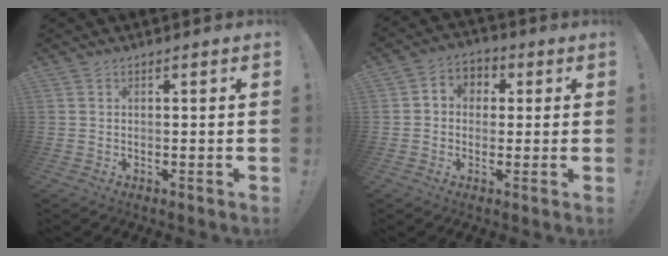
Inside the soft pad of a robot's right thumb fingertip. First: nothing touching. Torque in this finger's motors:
{"motor_torque": [0.03, 0.04, 0.05, -0.04, 0.11]}